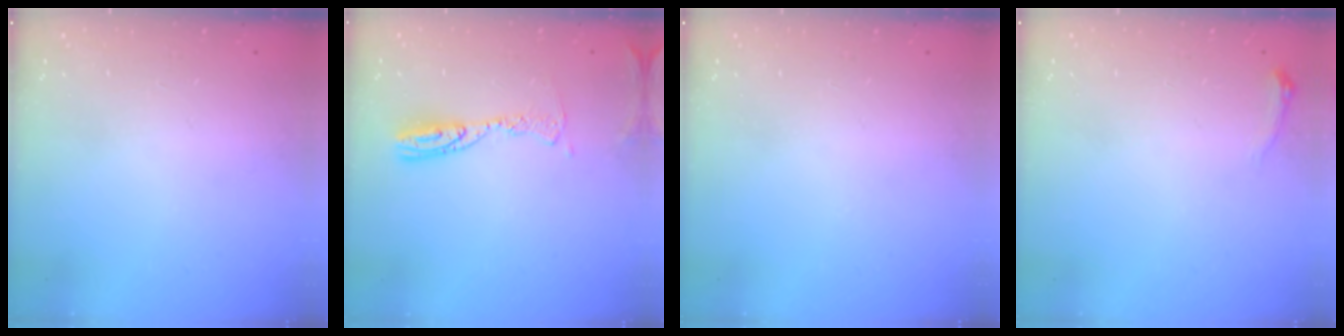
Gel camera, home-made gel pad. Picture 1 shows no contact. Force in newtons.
{"total": 9.5, "press": 9.4, "slide": 0.9}
{"total": 0.0}
{"total": 4.5, "press": 4.3, "slide": 1.1}